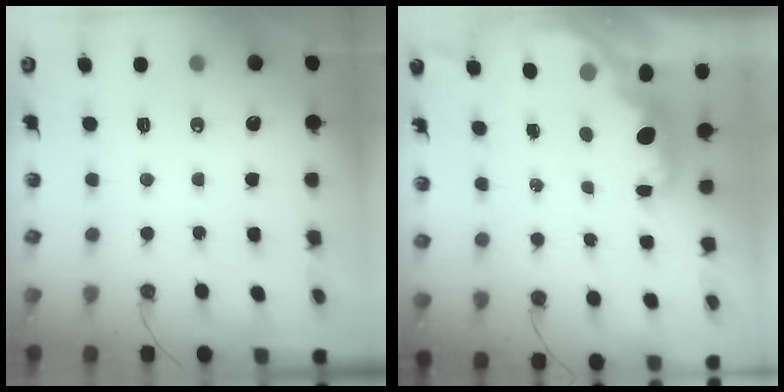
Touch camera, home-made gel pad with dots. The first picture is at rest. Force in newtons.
{"total": 1.2, "press": 1.0, "slide": 0.6}